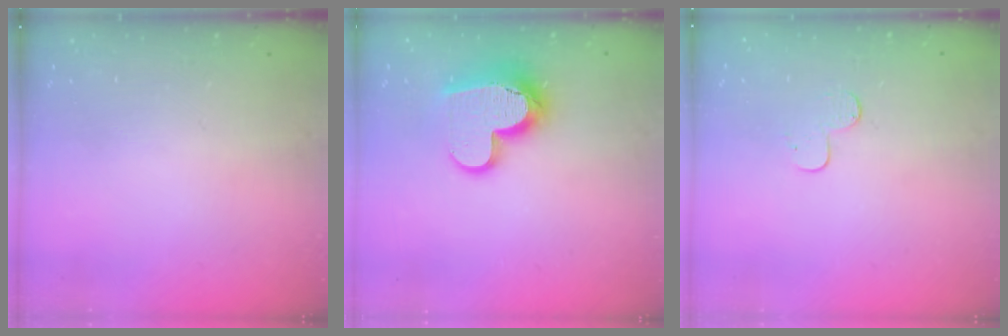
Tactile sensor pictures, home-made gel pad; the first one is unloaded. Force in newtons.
{"total": 14.6, "press": 14.5, "slide": 1.2}
{"total": 4.9, "press": 4.9, "slide": 0.5}